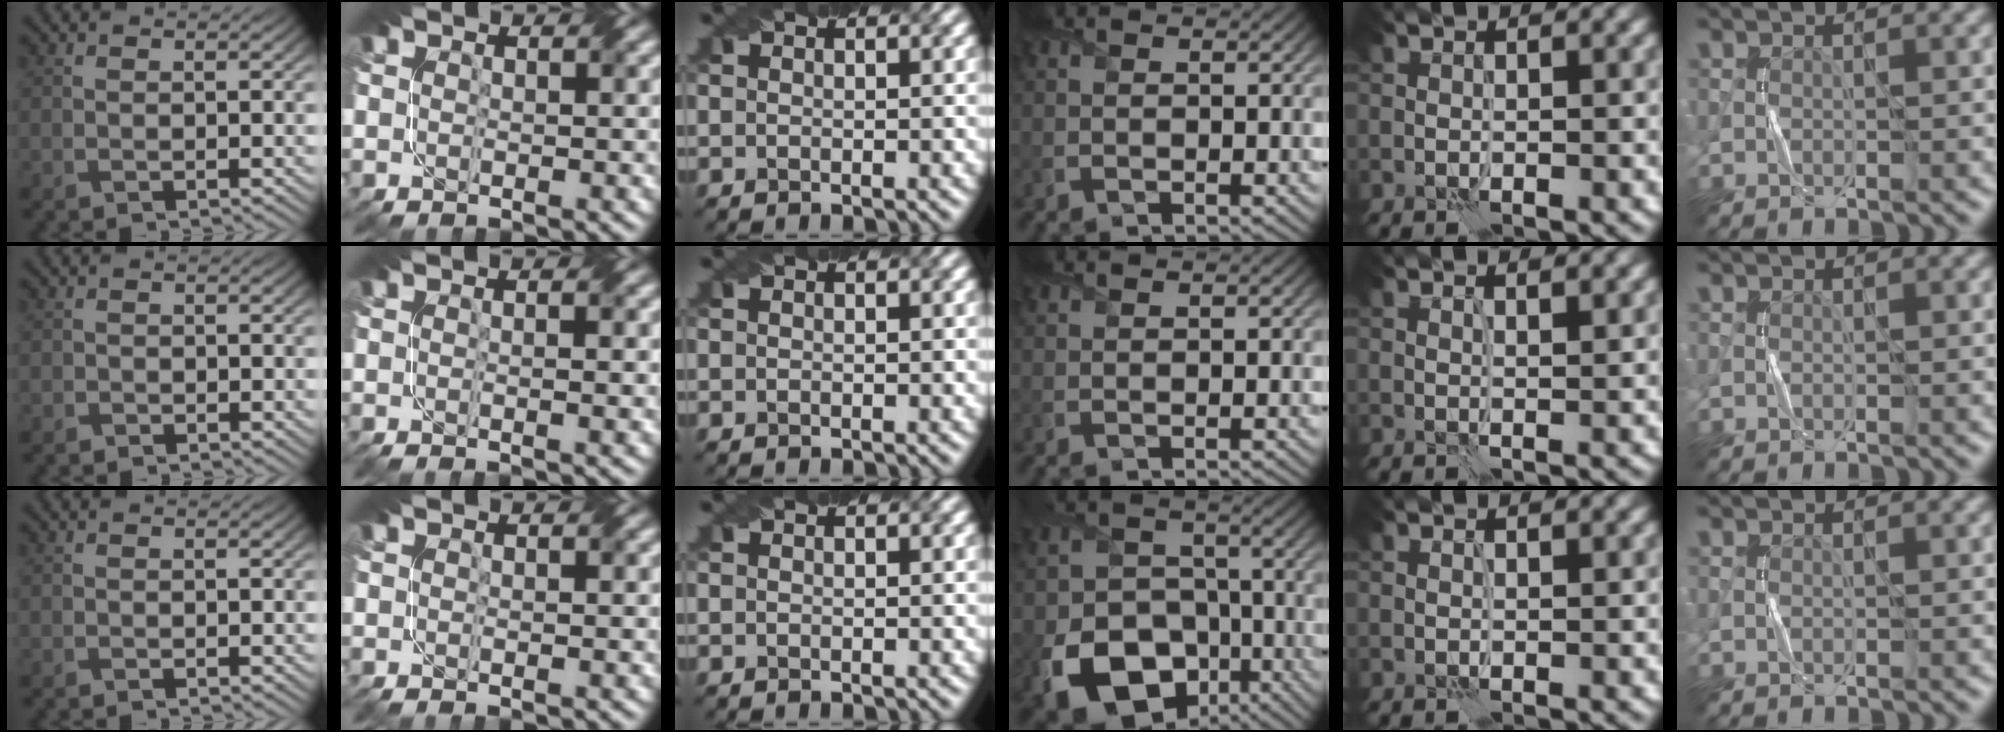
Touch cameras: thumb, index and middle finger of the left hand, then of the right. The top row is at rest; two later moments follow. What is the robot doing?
{"motion": "fold", "object": "napkin"}